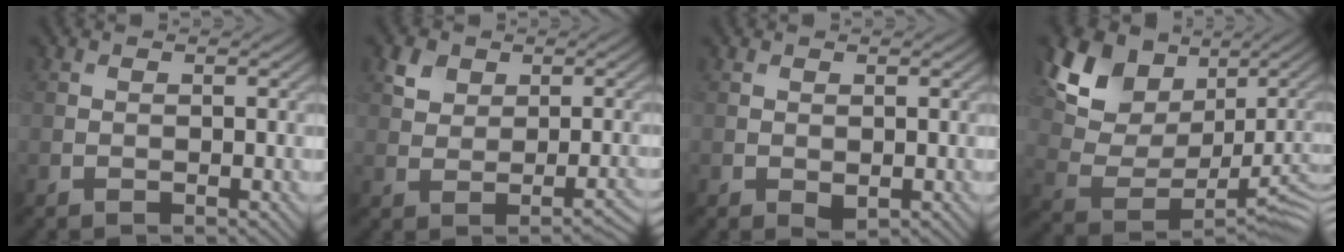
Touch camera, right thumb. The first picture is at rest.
{"total": 2.4, "force": [0.6, 1.9, 1.3], "torque": [-0.012, -0.002, 0.013]}
{"total": 0.8, "force": [0.1, 0.7, 0.5], "torque": [-0.011, -0.004, 0.007]}
{"total": 11.0, "force": [4.9, 7.4, 6.5], "torque": [-0.131, 0.013, 0.096]}